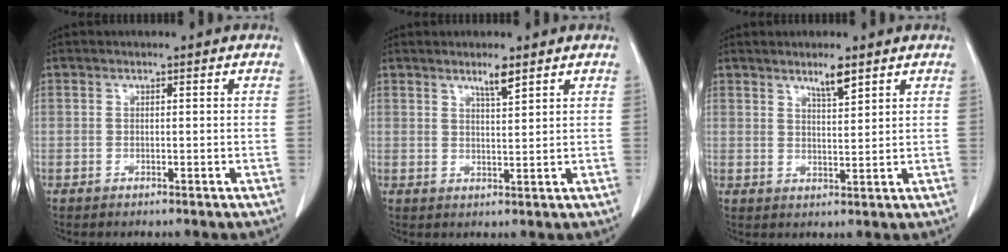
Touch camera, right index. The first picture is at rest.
{"total": 2.9, "force": [2.1, 0.1, 2.0], "torque": [-0.040, -0.003, 0.038]}
{"total": 3.5, "force": [2.6, 0.3, 2.3], "torque": [-0.044, -0.003, 0.046]}